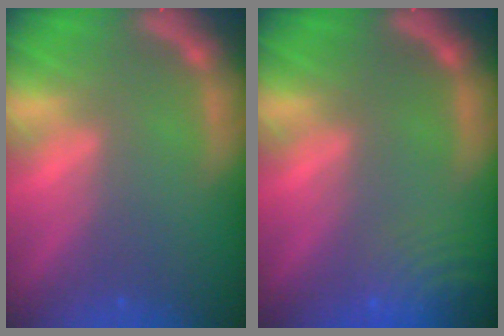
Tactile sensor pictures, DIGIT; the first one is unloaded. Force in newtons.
{"total": 8.5}